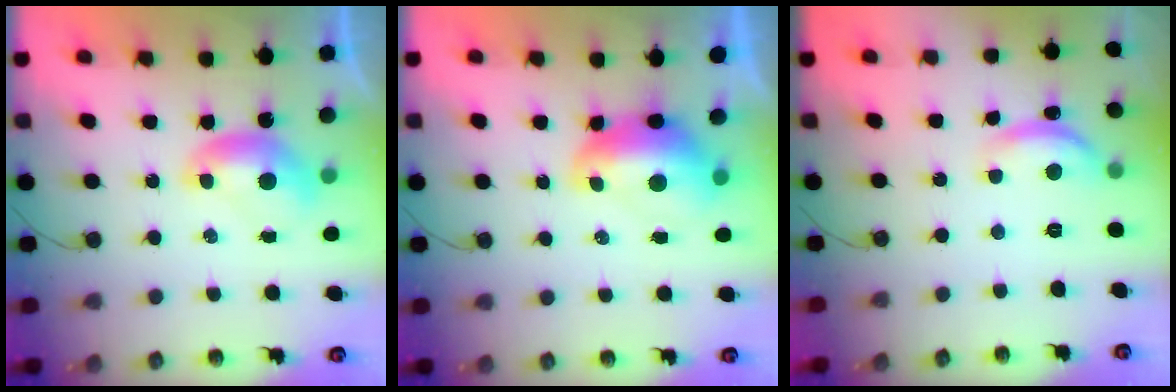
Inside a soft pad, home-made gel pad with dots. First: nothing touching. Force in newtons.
{"total": 2.9, "press": 2.8, "slide": 0.7}
{"total": 4.6, "press": 4.5, "slide": 0.5}